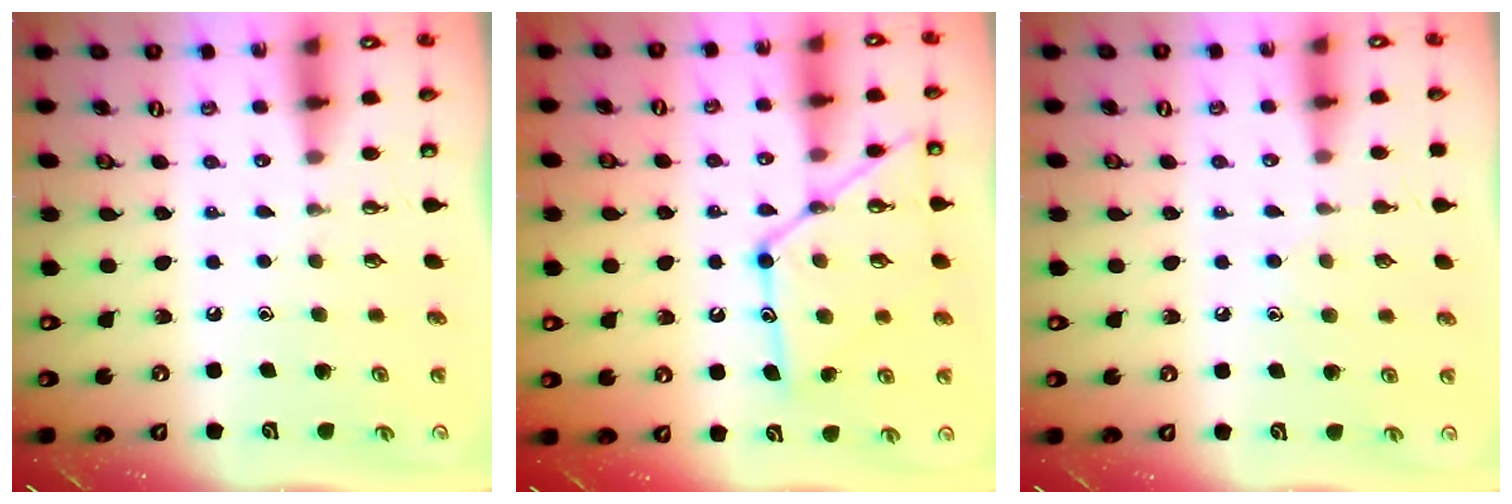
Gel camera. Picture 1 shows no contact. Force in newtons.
{"total": 16.3, "press": 16.3, "slide": 1.4}
{"total": 7.7, "press": 7.7, "slide": 0.7}